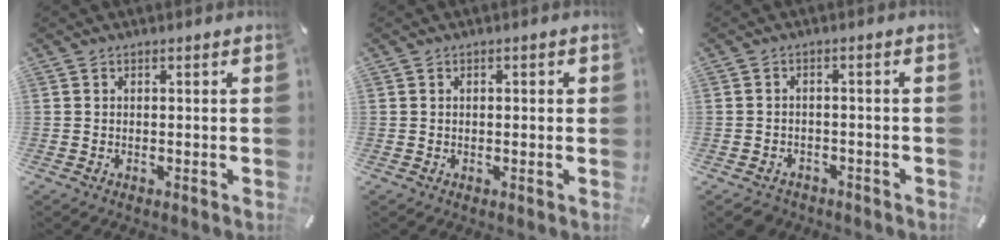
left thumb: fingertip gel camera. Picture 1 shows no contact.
{"total": 1.0, "force": [0.0, 0.6, 0.7], "torque": [-0.015, 0.004, -0.002]}
{"total": 3.1, "force": [-2.4, 1.9, 0.7], "torque": [-0.018, 0.012, -0.050]}